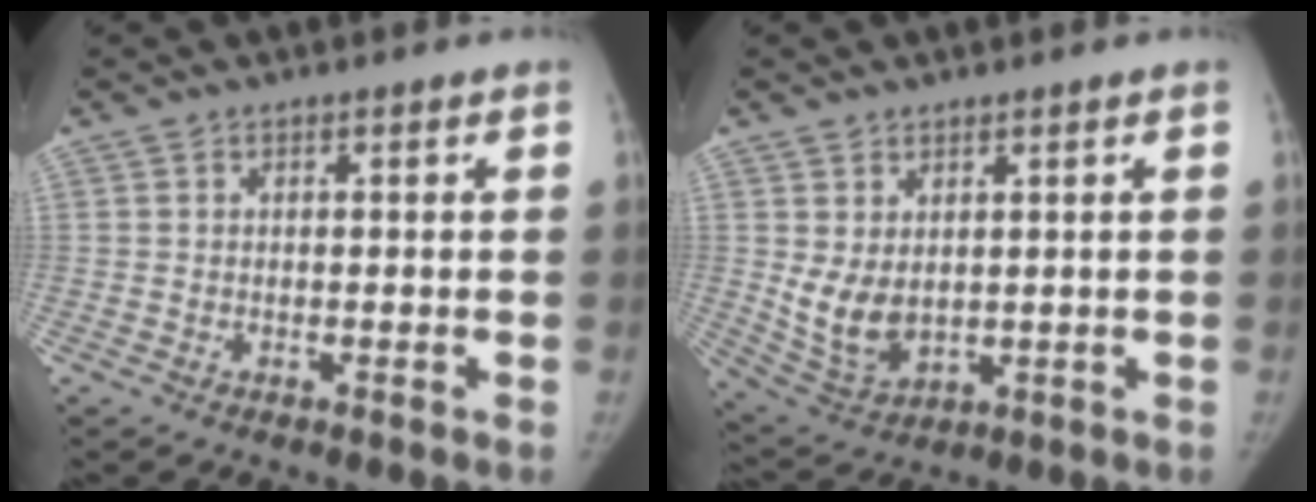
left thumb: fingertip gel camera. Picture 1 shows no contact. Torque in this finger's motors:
{"motor_torque": [0.43, 1.58, 0.55, -0.73, 0.15]}